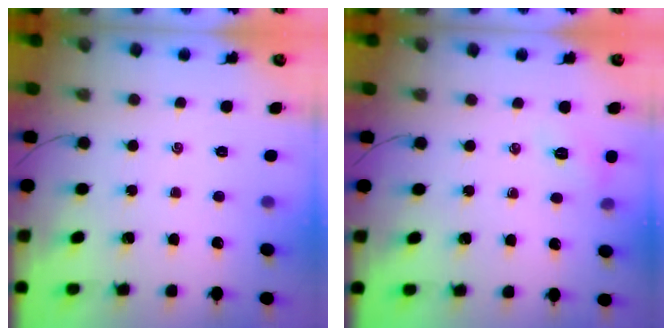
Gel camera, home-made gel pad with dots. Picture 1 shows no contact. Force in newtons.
{"total": 5.8, "press": 5.6, "slide": 1.3}